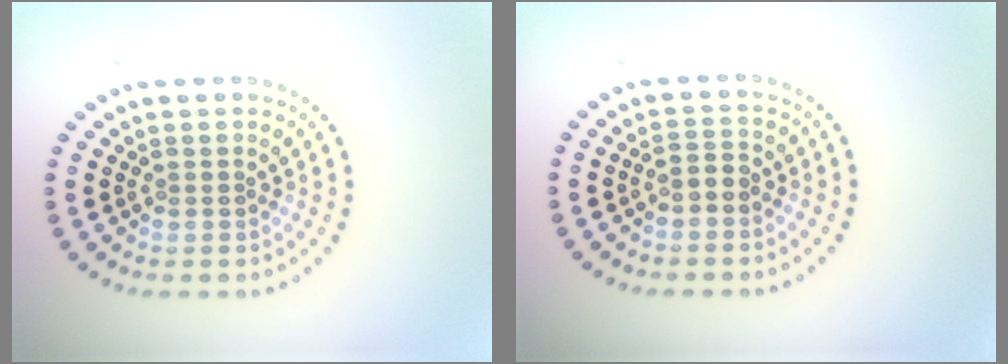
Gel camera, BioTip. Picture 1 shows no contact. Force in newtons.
{"total": 1.4, "press": 1.1, "slide": 0.9}